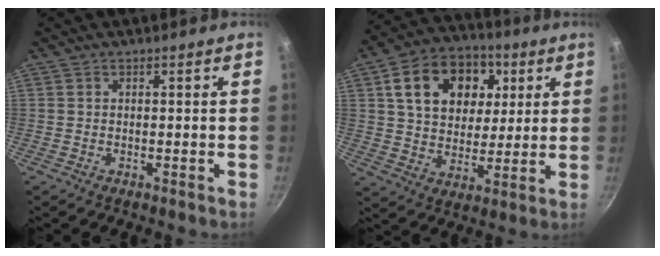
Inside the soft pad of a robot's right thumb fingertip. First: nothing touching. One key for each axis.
{"total": 18.0, "fx": 5.7, "fy": 13.4, "fz": 10.6, "tx": -0.152, "ty": 0.005, "tz": 0.090}